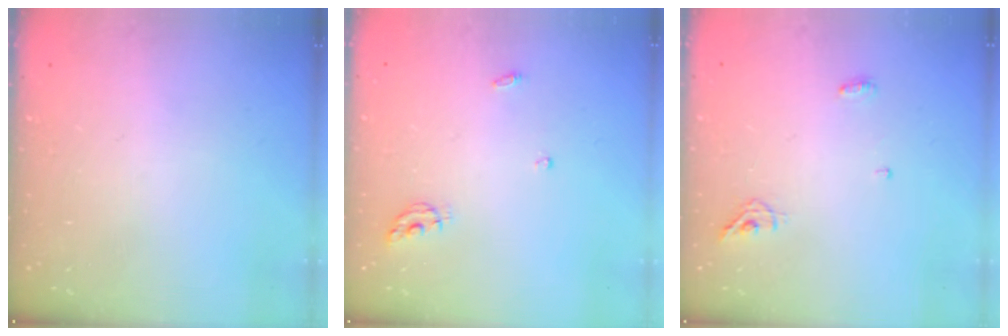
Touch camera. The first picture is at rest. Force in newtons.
{"total": 5.2, "press": 5.2, "slide": 0.4}
{"total": 4.9, "press": 4.8, "slide": 1.0}